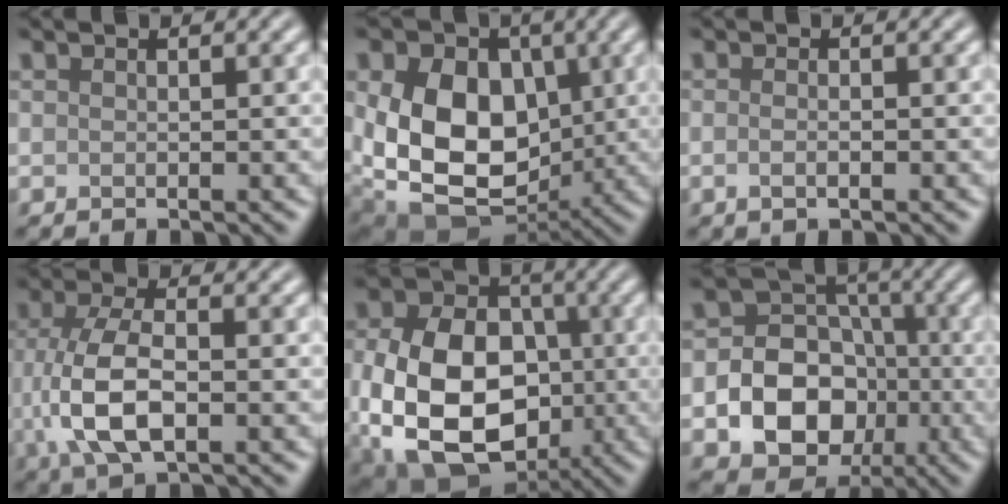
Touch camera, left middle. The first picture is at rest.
{"total": 14.8, "force": [0.5, 10.8, 10.1], "torque": [-0.162, -0.005, 0.001]}
{"total": 1.2, "force": [-0.3, 0.5, 1.1], "torque": [-0.012, -0.003, -0.009]}
{"total": 6.8, "force": [-0.8, 3.3, 5.9], "torque": [-0.135, -0.003, -0.015]}
{"total": 15.0, "force": [-2.6, 10.9, 9.9], "torque": [-0.179, -0.030, -0.035]}
{"total": 9.4, "force": [-2.5, 7.7, 4.8], "torque": [-0.059, -0.010, -0.069]}